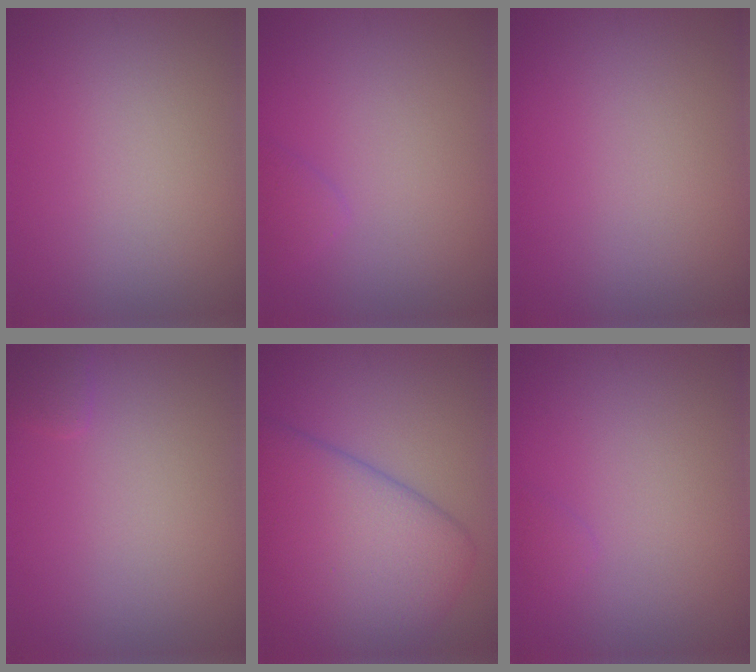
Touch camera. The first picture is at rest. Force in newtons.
{"total": 1.1, "press": 1.1, "slide": 0.0}
{"total": 0.0}
{"total": 0.8, "press": 0.8, "slide": 0.1}
{"total": 10.2, "press": 10.2, "slide": 0.4}
{"total": 0.6, "press": 0.6, "slide": 0.0}